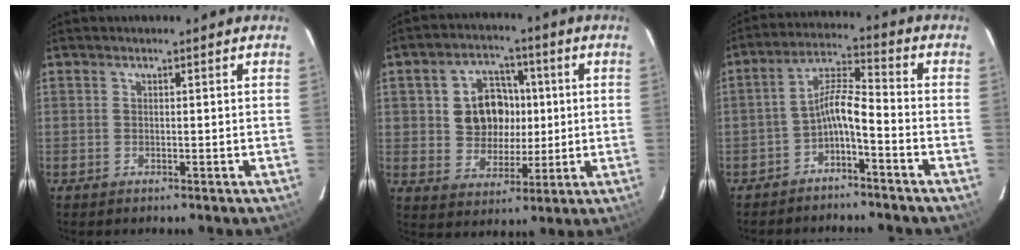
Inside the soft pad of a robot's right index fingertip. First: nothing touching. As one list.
[{"total": 10.8, "force": [1.4, 9.0, 5.7], "torque": [-0.122, 0.027, 0.039]}, {"total": 6.1, "force": [-3.8, 1.1, 4.6], "torque": [-0.108, 0.021, -0.070]}]